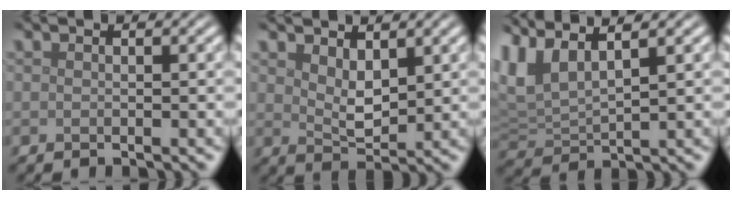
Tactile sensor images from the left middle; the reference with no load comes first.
{"total": 2.8, "force": [1.6, 1.3, 2.0], "torque": [-0.041, -0.007, 0.034]}
{"total": 4.9, "force": [3.1, 1.6, 3.4], "torque": [-0.090, 0.012, 0.064]}